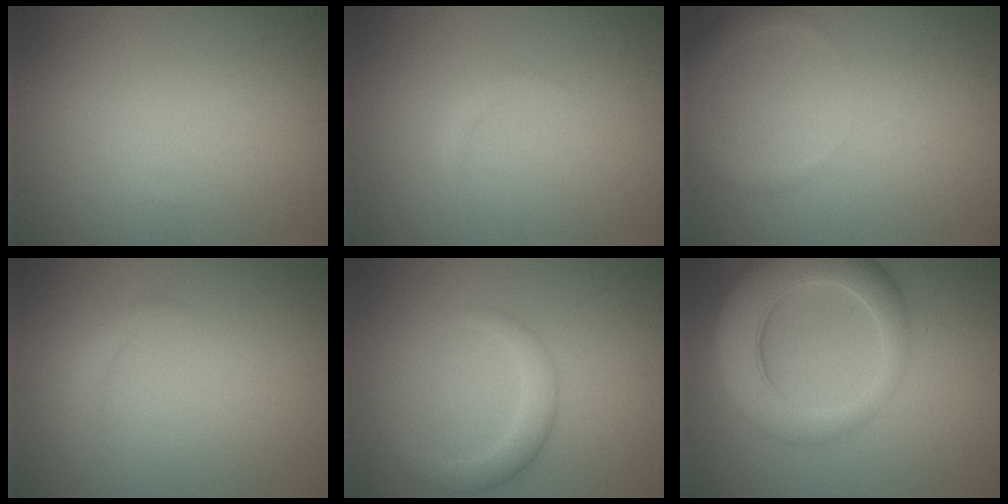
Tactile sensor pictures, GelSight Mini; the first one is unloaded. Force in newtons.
{"total": 0.7, "press": 0.7, "slide": 0.1}
{"total": 2.2, "press": 2.2, "slide": 0.2}
{"total": 1.0, "press": 1.0, "slide": 0.1}
{"total": 2.4, "press": 2.4, "slide": 0.1}
{"total": 8.1, "press": 8.1, "slide": 0.4}